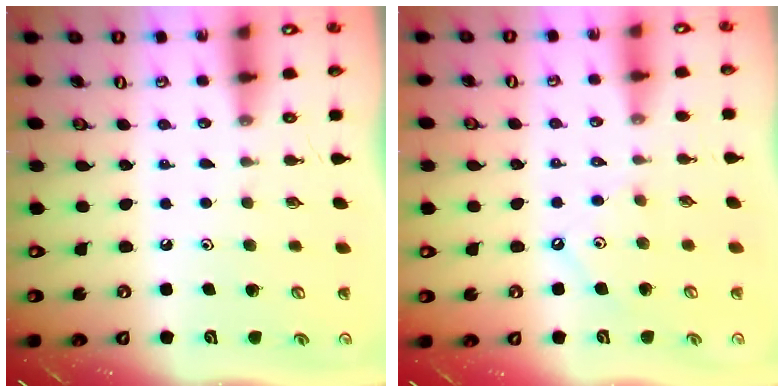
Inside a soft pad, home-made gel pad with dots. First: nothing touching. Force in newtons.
{"total": 1.5, "press": 1.4, "slide": 0.2}